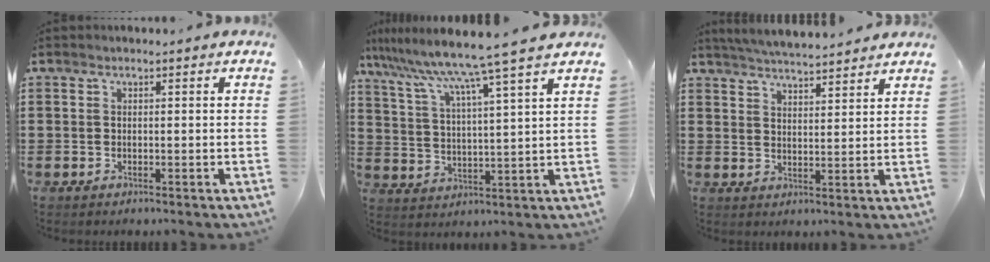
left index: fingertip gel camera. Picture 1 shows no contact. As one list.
[{"total": 8.8, "force": [7.4, -1.7, 4.4], "torque": [-0.115, -0.047, 0.118]}, {"total": 4.7, "force": [4.6, -0.3, 0.8], "torque": [-0.031, -0.021, 0.081]}]